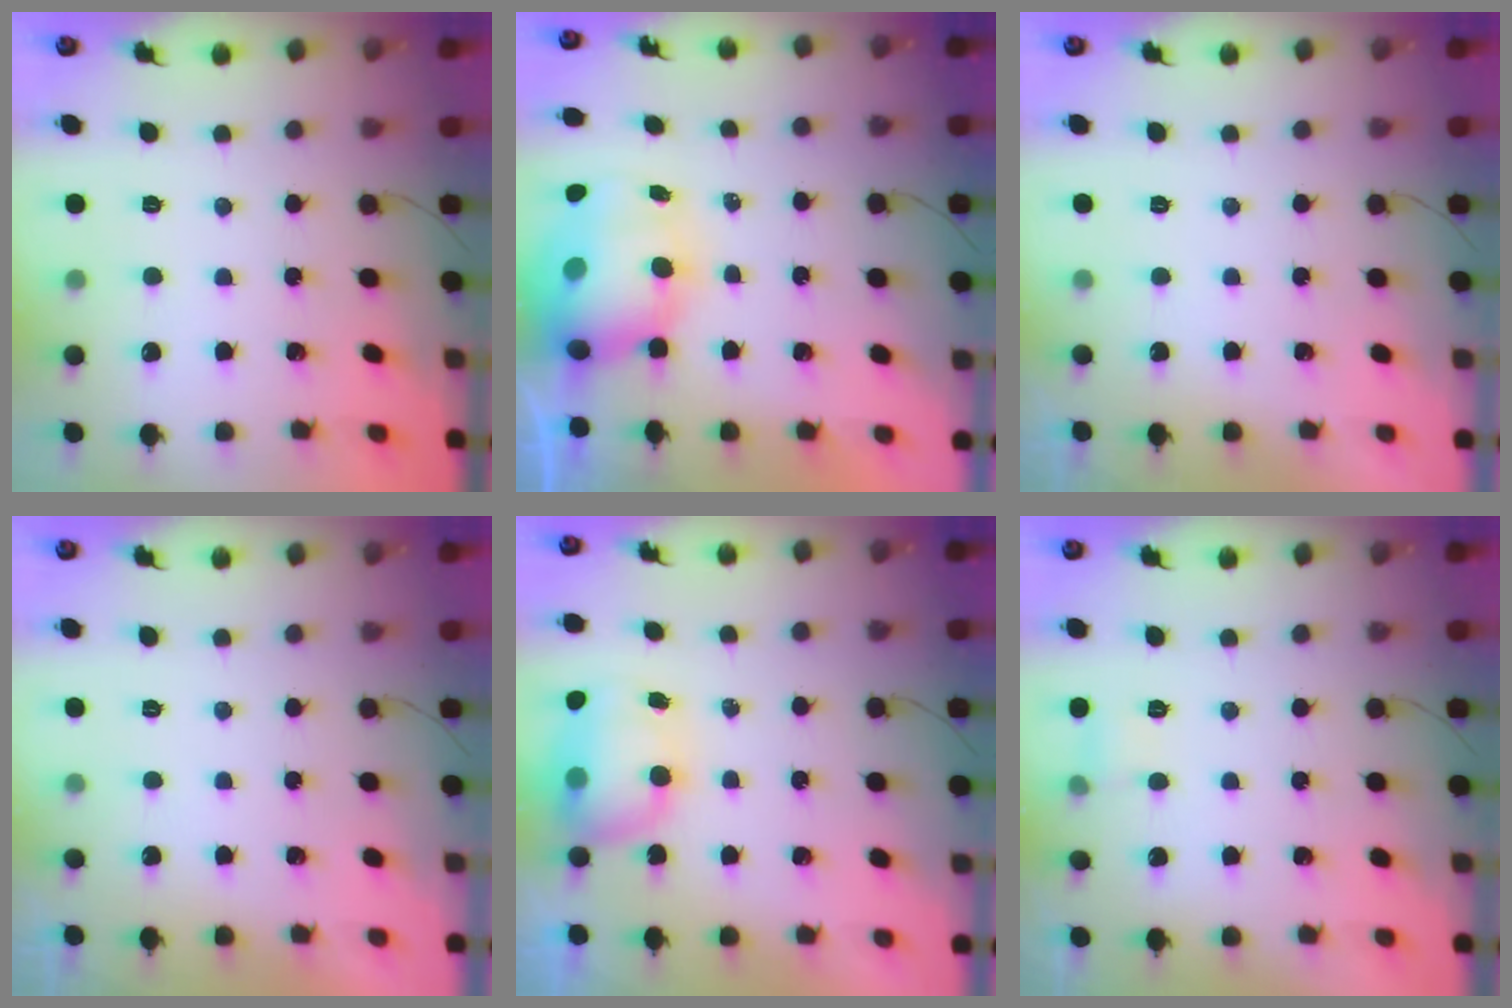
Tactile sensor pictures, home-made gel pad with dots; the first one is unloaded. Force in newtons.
{"total": 12.4, "press": 12.0, "slide": 3.2}
{"total": 0.0}
{"total": 0.0}
{"total": 10.7, "press": 8.7, "slide": 6.3}
{"total": 4.5, "press": 4.3, "slide": 1.2}